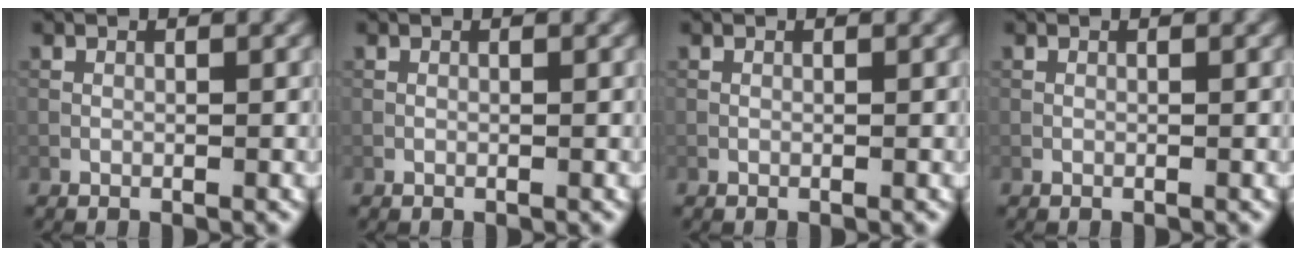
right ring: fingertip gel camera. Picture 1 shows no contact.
{"total": 0.0}
{"total": 0.0}
{"total": 0.0}